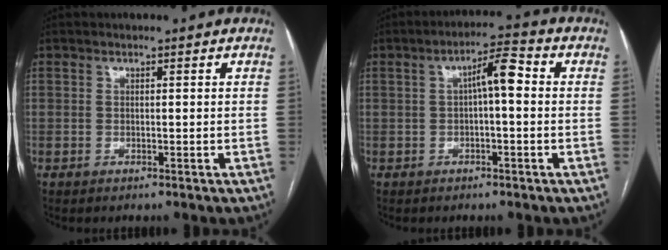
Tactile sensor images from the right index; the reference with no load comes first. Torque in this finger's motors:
{"motor_torque": [0.80, 0.03, 0.38, 0.09]}